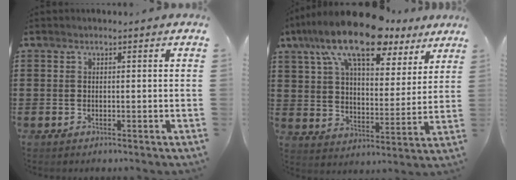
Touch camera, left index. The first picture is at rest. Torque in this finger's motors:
{"motor_torque": [2.14, 0.00, 1.05, 0.21]}